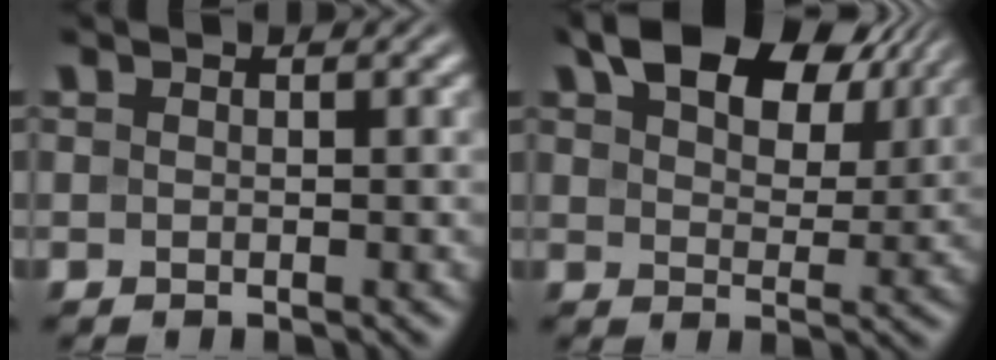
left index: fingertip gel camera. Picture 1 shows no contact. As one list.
[{"total": 10.7, "force": [6.3, 5.6, 6.6], "torque": [-0.112, 0.016, 0.106]}]